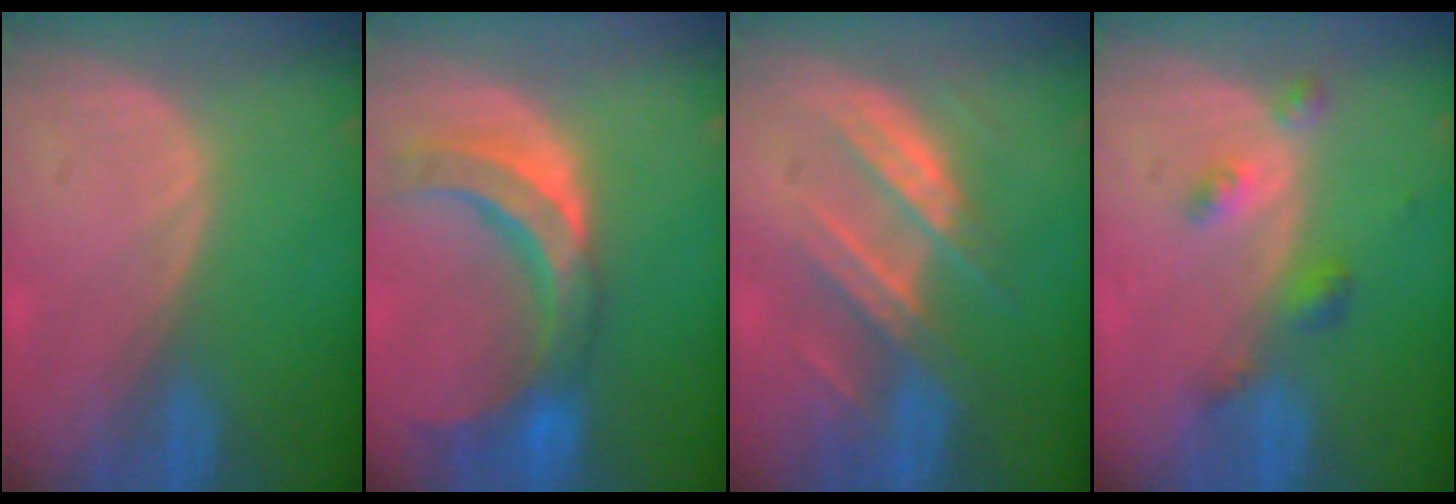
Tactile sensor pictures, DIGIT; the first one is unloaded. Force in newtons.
{"total": 10.9, "press": 9.4, "slide": 5.4}
{"total": 7.9, "press": 7.3, "slide": 2.9}
{"total": 4.2, "press": 3.8, "slide": 1.8}